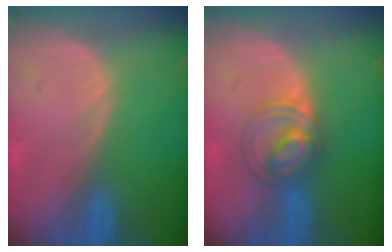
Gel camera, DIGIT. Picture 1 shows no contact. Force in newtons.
{"total": 5.8, "press": 5.6, "slide": 1.6}